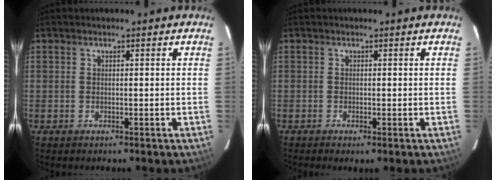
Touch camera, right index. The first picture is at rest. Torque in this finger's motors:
{"motor_torque": [0.92, -0.98, 0.39, 0.05]}